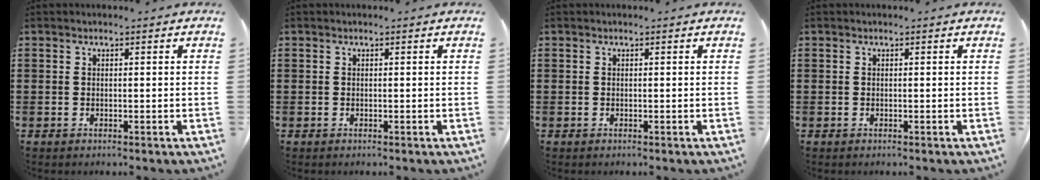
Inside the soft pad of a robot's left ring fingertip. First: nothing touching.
{"total": 0.0}
{"total": 0.0}
{"total": 0.0}